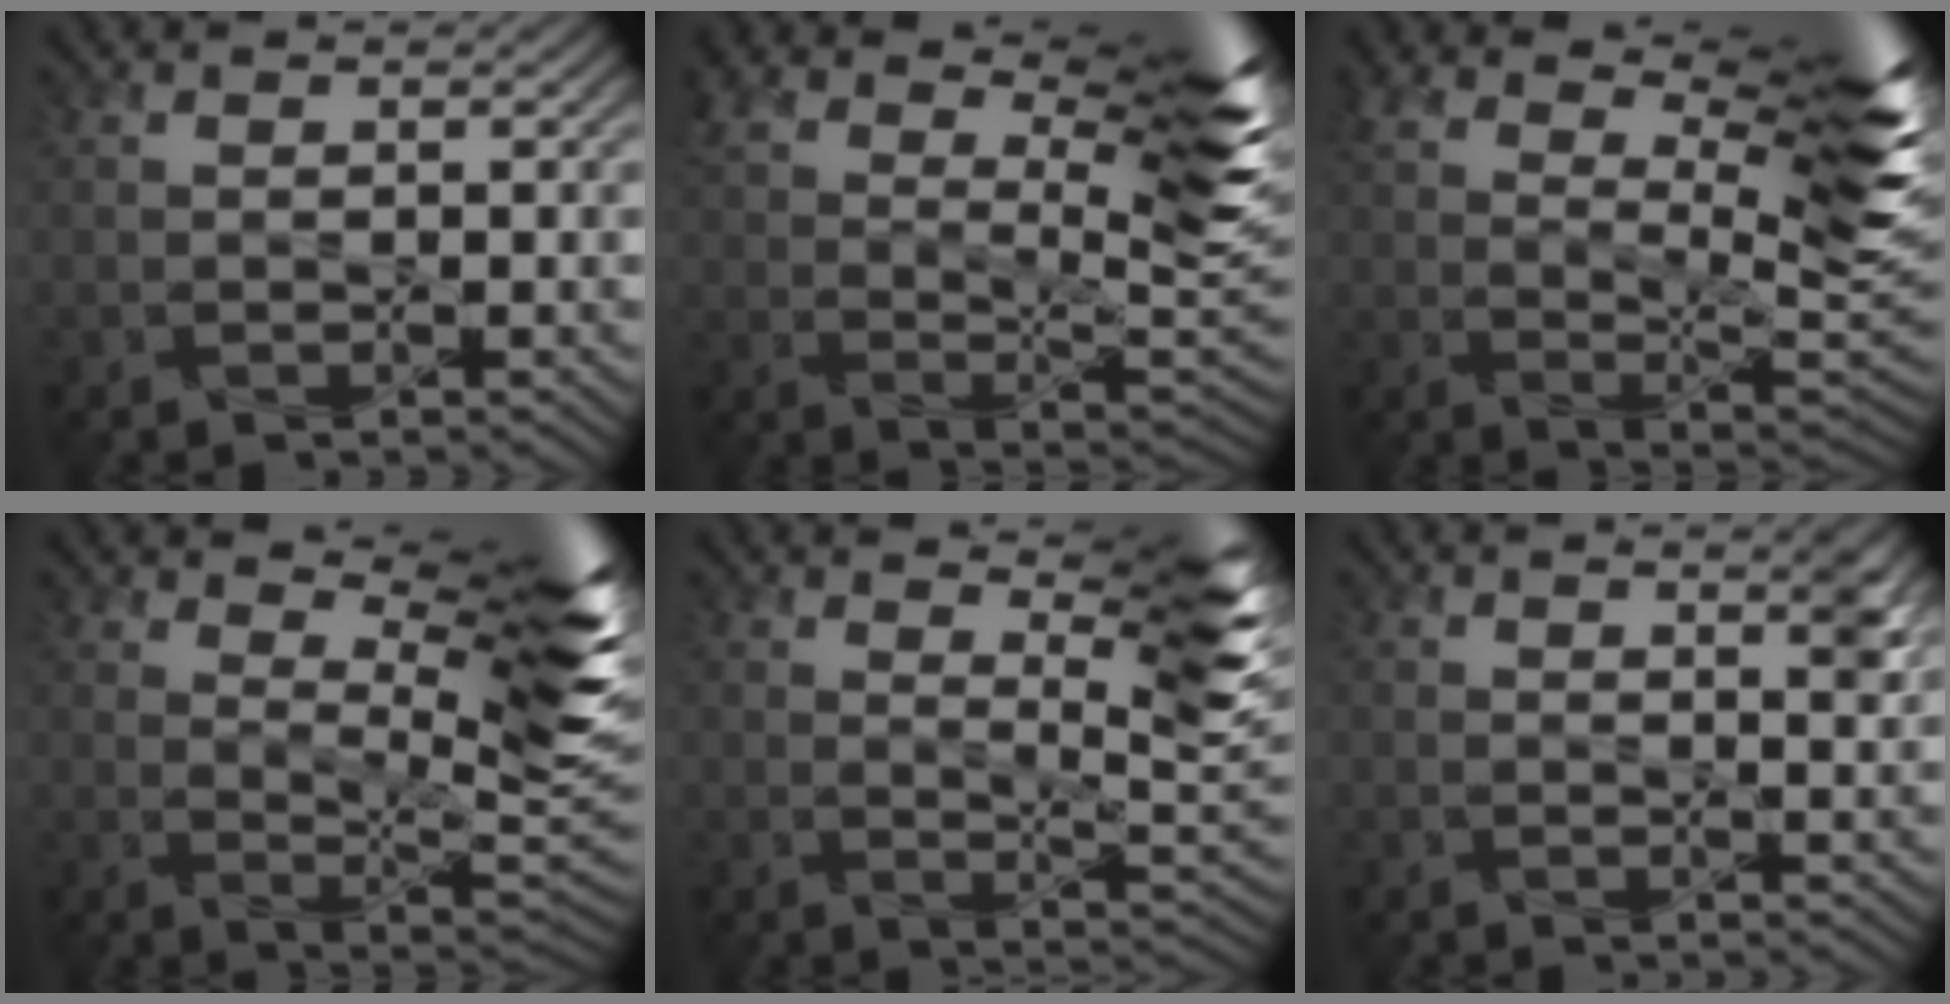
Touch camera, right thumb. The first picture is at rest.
{"total": 15.2, "force": [8.5, 5.0, 11.5], "torque": [-0.218, 0.006, 0.149]}
{"total": 13.7, "force": [7.1, 4.2, 11.0], "torque": [-0.202, 0.005, 0.127]}
{"total": 11.6, "force": [6.1, 3.0, 9.4], "torque": [-0.159, 0.001, 0.106]}
{"total": 10.3, "force": [6.1, 2.1, 8.1], "torque": [-0.136, 0.001, 0.101]}
{"total": 2.6, "force": [1.4, 0.6, 2.1], "torque": [-0.033, -0.003, 0.024]}